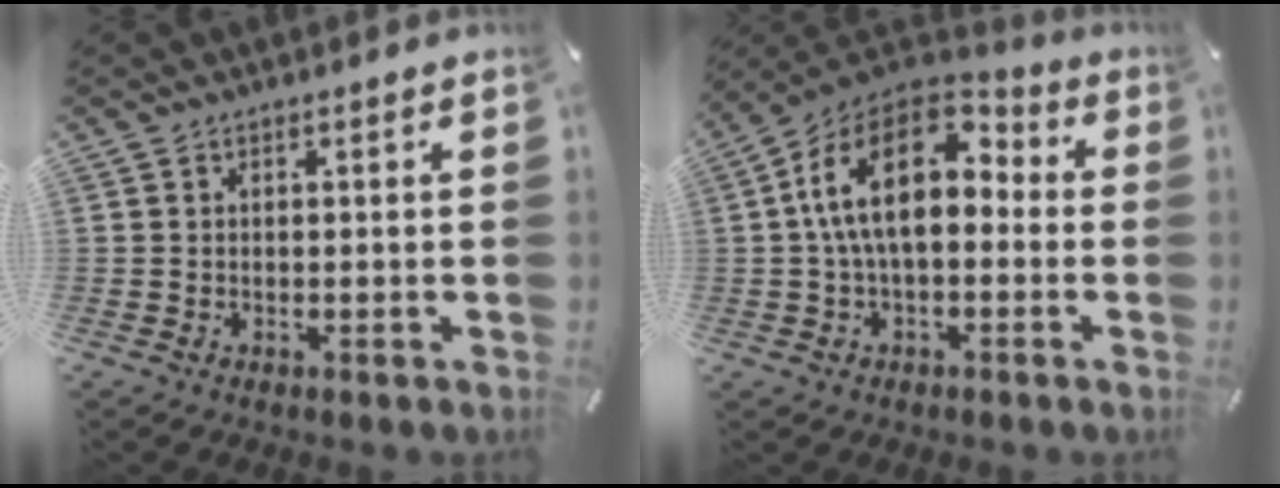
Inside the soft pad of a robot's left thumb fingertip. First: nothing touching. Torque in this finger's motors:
{"motor_torque": [0.31, 2.12, 1.67, -1.09, 0.63]}